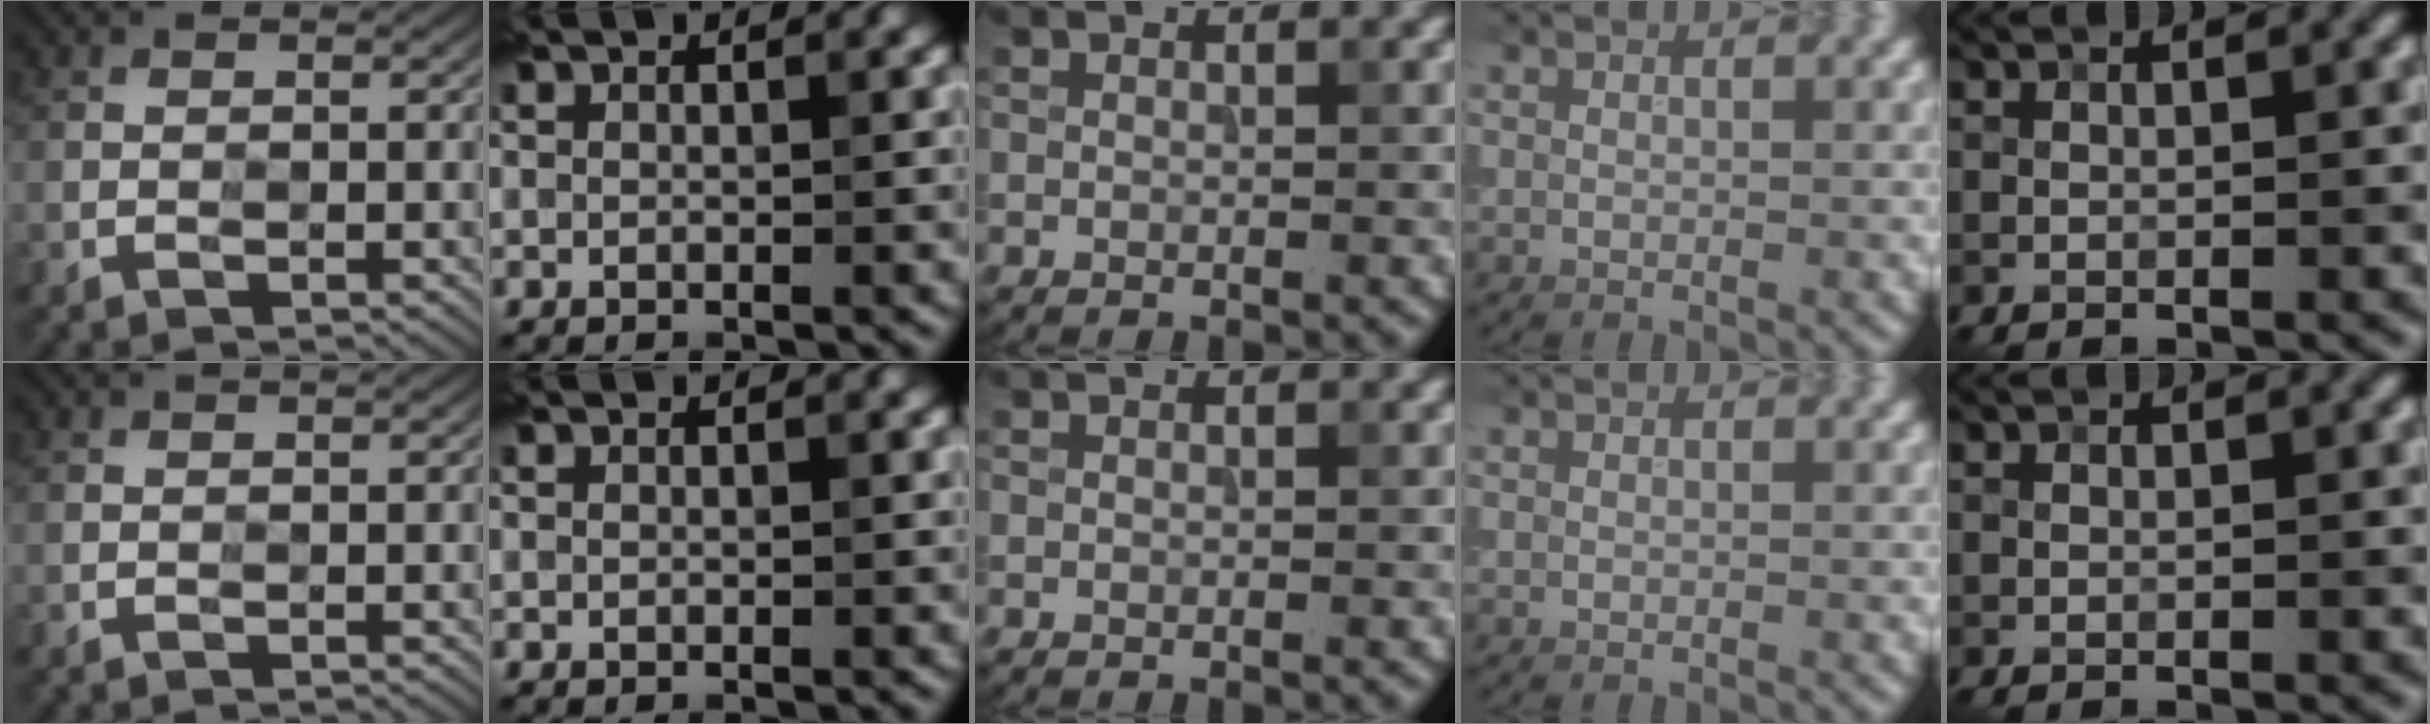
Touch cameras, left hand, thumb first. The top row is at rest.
{}